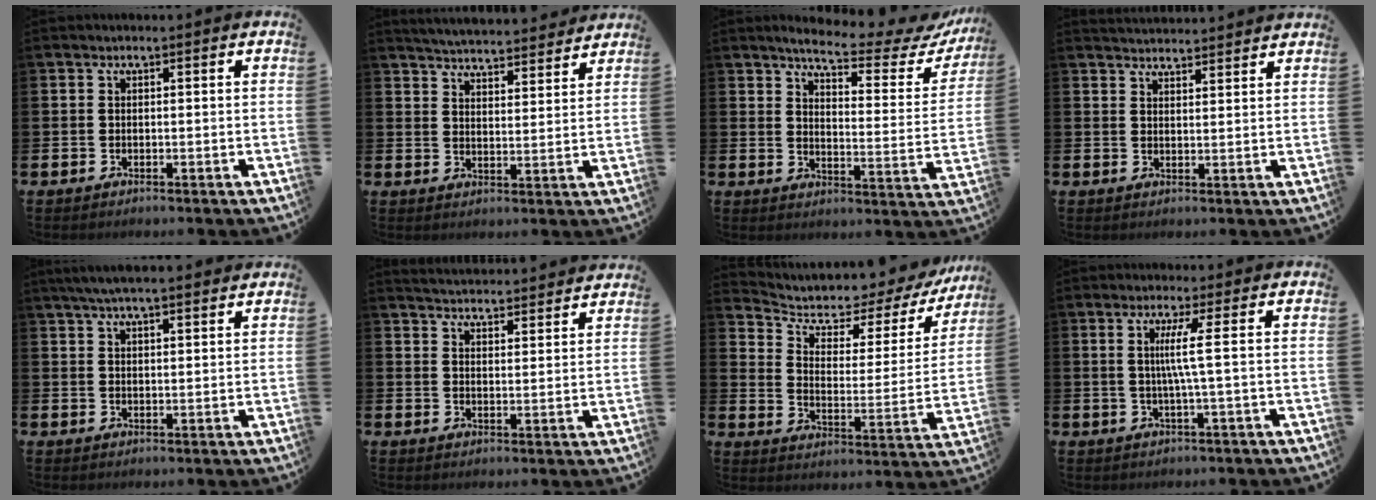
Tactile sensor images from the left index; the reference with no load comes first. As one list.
[{"total": 5.1, "force": [5.1, 0.3, 0.3], "torque": [-0.021, -0.040, 0.089]}, {"total": 6.0, "force": [5.3, 0.9, 2.8], "torque": [-0.066, -0.041, 0.081]}, {"total": 3.2, "force": [3.2, 0.1, 0.0], "torque": [-0.002, -0.019, 0.057]}, {"total": 4.5, "force": [4.0, 0.5, 1.9], "torque": [-0.045, -0.006, 0.072]}, {"total": 4.5, "force": [4.5, 0.1, -0.2], "torque": [-0.005, -0.034, 0.079]}, {"total": 4.9, "force": [4.0, 2.3, 1.6], "torque": [-0.064, -0.031, 0.059]}, {"total": 4.2, "force": [0.7, -0.9, 4.1], "torque": [-0.081, -0.007, 0.006]}]